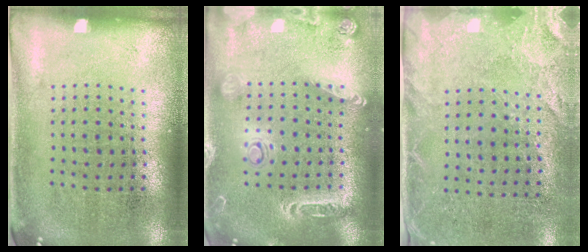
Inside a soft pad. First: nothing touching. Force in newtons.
{"total": 2.0, "press": 1.9, "slide": 0.5}
{"total": 2.5, "press": 2.1, "slide": 1.3}